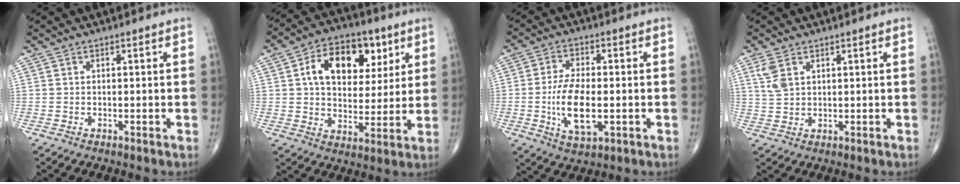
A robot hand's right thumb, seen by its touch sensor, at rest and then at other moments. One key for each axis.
{"total": 16.0, "fx": 5.4, "fy": 10.4, "fz": 10.9, "tx": -0.136, "ty": -0.001, "tz": 0.087}
{"total": 10.7, "fx": -1.7, "fy": 4.9, "fz": 9.4, "tx": -0.175, "ty": -0.001, "tz": -0.028}
{"total": 4.0, "fx": 1.9, "fy": 2.3, "fz": 2.7, "tx": -0.059, "ty": 0.002, "tz": 0.047}